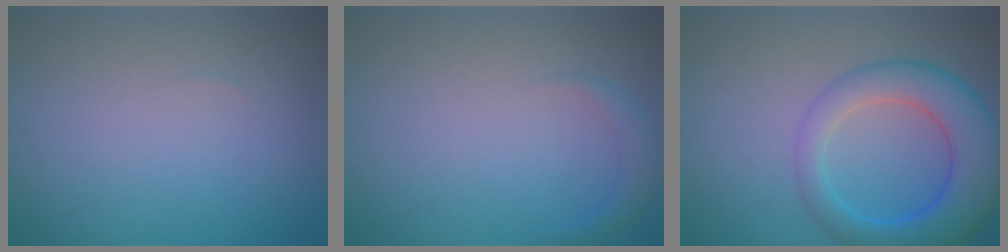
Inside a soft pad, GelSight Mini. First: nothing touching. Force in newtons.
{"total": 1.5, "press": 1.5, "slide": 0.1}
{"total": 7.2, "press": 7.2, "slide": 0.3}